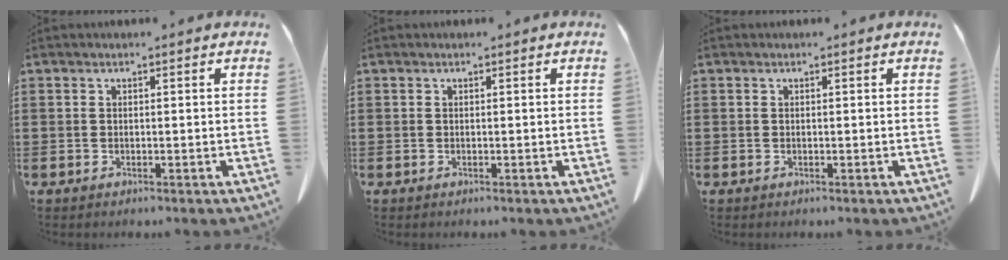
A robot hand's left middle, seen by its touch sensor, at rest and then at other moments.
{"total": 0.0}
{"total": 0.0}